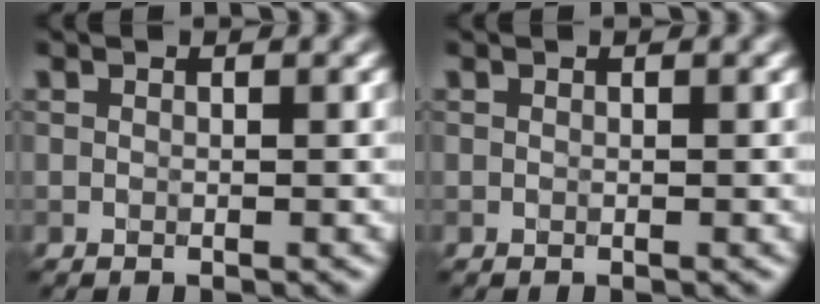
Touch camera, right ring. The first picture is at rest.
{"total": 0.0}